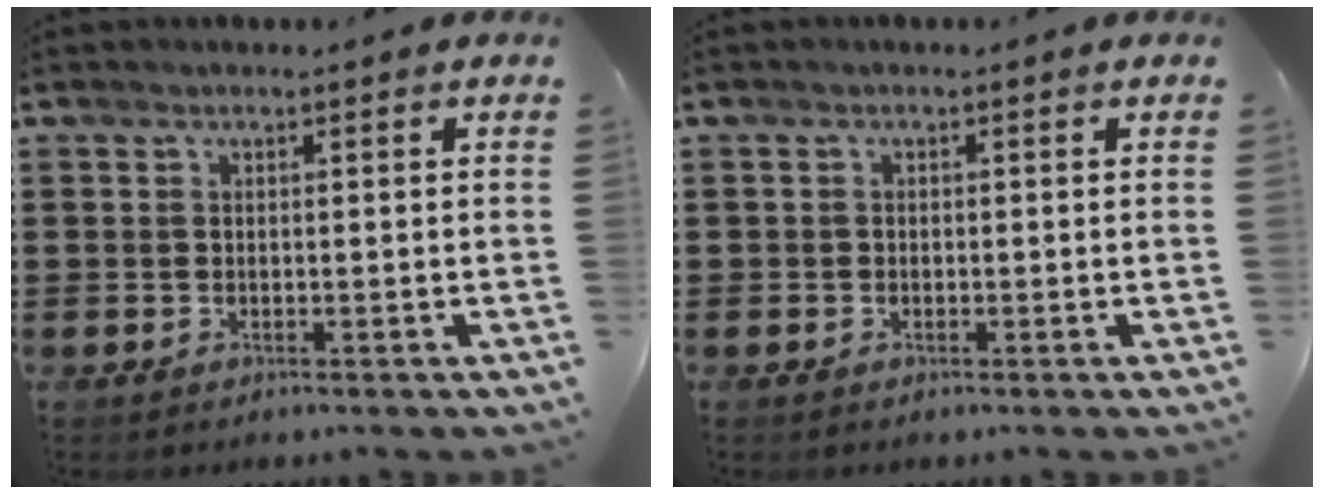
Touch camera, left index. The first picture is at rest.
{"total": 0.6, "force": [-0.3, 0.5, 0.1], "torque": [-0.003, 0.002, -0.007]}